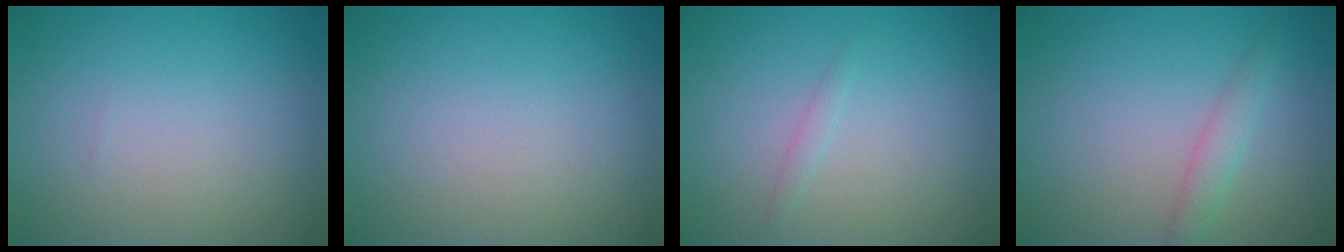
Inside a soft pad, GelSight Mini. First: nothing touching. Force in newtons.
{"total": 0.0}
{"total": 0.7, "press": 0.7, "slide": 0.0}
{"total": 1.6, "press": 1.6, "slide": 0.1}